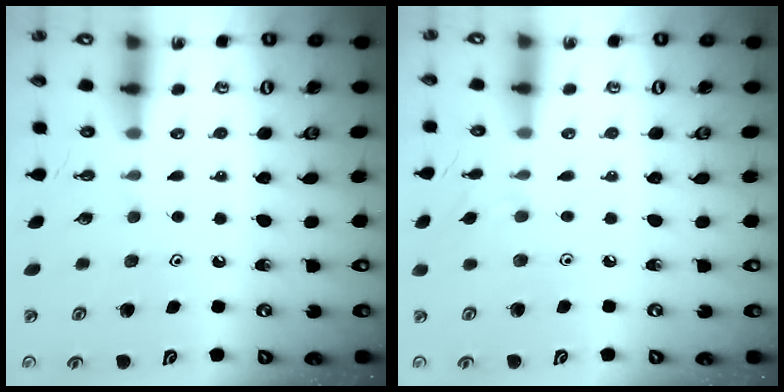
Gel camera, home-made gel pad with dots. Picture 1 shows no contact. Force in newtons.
{"total": 2.4, "press": 2.4, "slide": 0.6}